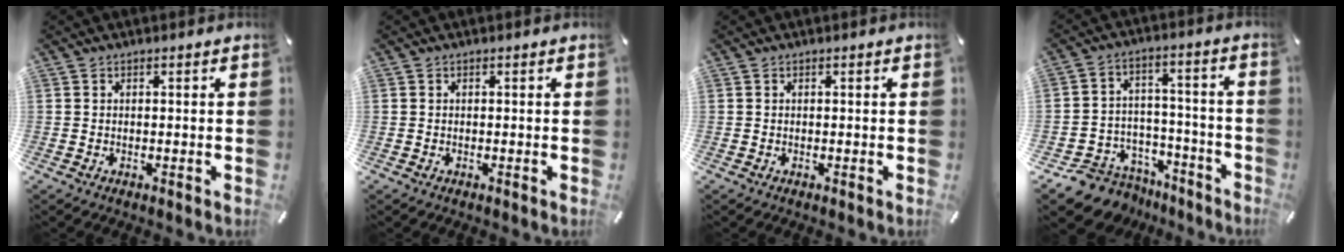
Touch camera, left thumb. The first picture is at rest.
{"total": 0.0}
{"total": 0.0}
{"total": 9.9, "force": [-7.0, 6.9, 1.5], "torque": [-0.014, 0.048, -0.116]}